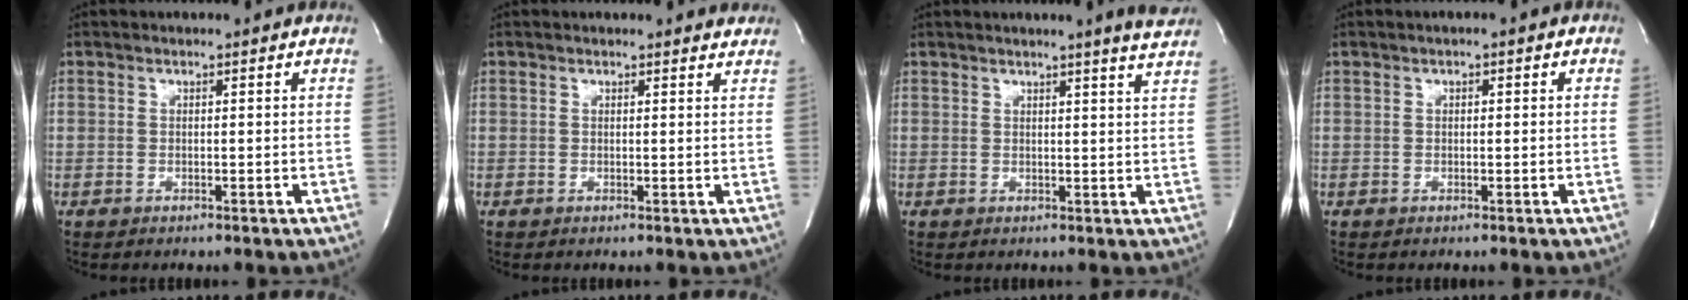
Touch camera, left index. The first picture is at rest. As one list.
[{"total": 4.0, "force": [3.8, 0.7, 0.7], "torque": [-0.011, -0.005, 0.027]}, {"total": 5.3, "force": [4.6, -1.0, 2.4], "torque": [-0.034, -0.013, 0.039]}, {"total": 1.3, "force": [0.4, 0.6, 1.1], "torque": [-0.018, 0.008, 0.004]}]